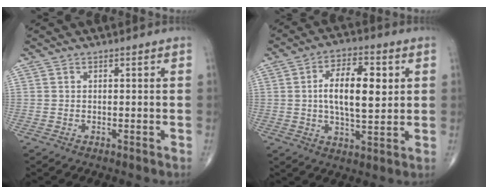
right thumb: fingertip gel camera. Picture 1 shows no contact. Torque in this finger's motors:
{"motor_torque": [-0.10, 0.64, 0.57, 0.16, 0.22]}